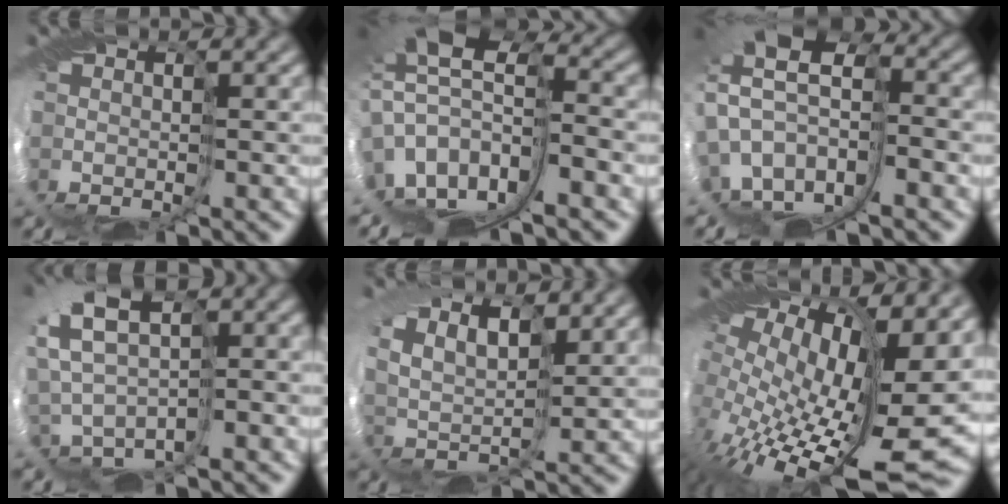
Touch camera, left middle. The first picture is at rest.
{"total": 9.0, "force": [-2.8, 5.4, 6.6], "torque": [-0.129, 0.008, -0.014]}
{"total": 10.5, "force": [0.7, 6.8, 8.1], "torque": [-0.181, -0.005, 0.043]}
{"total": 5.2, "force": [2.6, 2.3, 3.9], "torque": [-0.078, 0.045, 0.061]}
{"total": 3.4, "force": [3.4, 0.4, 0.4], "torque": [-0.010, 0.024, 0.050]}
{"total": 12.0, "force": [0.1, 5.8, 10.5], "torque": [-0.186, -0.048, 0.041]}